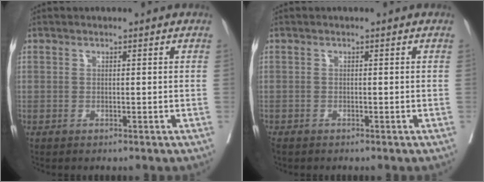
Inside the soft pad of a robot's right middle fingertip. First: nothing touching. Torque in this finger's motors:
{"motor_torque": [0.49, -0.52, 0.08, 0.03]}